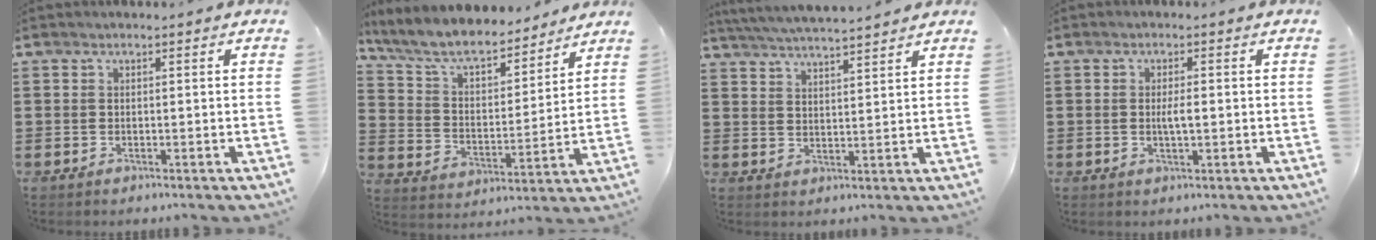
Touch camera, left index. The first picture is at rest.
{"total": 8.0, "force": [7.3, 1.5, 3.1], "torque": [-0.090, -0.044, 0.125]}
{"total": 4.7, "force": [4.6, -0.5, 0.9], "torque": [-0.034, -0.022, 0.081]}
{"total": 2.5, "force": [-0.1, 0.7, 2.4], "torque": [-0.046, -0.002, -0.002]}